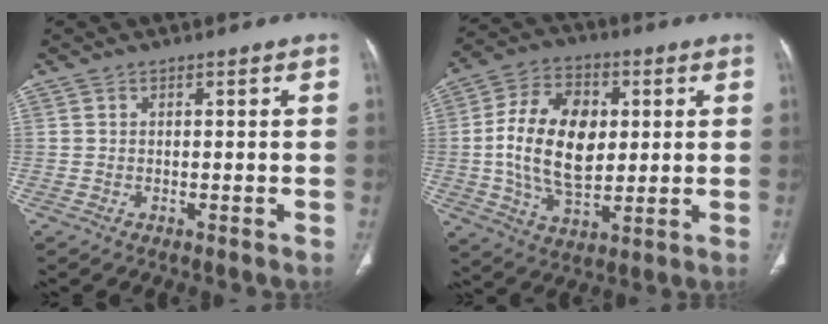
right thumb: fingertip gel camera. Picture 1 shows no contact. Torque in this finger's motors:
{"motor_torque": [2.06, 2.23, 1.09, -0.83, 0.30]}